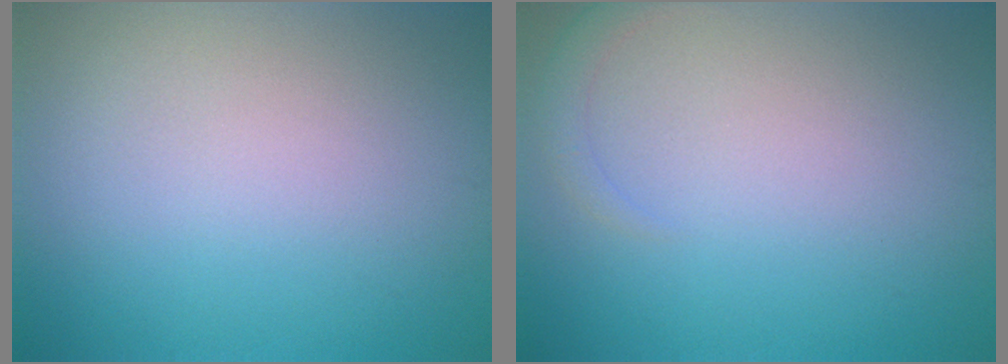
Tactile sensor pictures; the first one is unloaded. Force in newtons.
{"total": 1.3, "press": 1.3, "slide": 0.2}